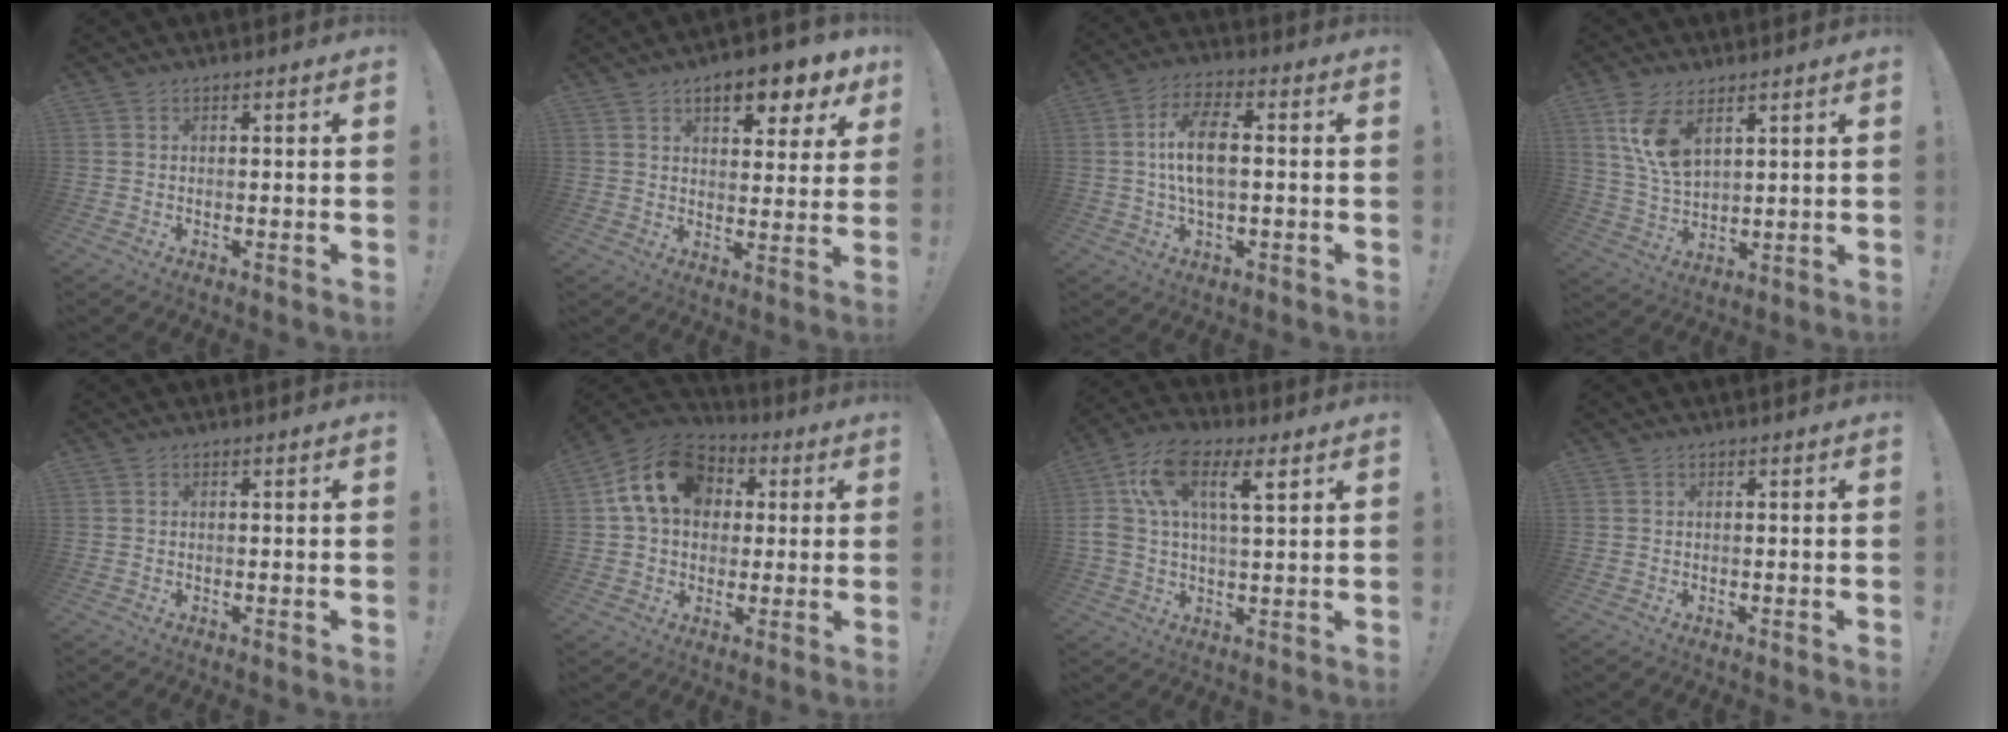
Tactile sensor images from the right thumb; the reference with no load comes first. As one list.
[{"total": 9.7, "force": [5.7, 3.8, 6.9], "torque": [-0.084, -0.030, 0.093]}, {"total": 11.1, "force": [0.1, 5.0, 9.9], "torque": [-0.177, 0.006, 0.002]}, {"total": 10.1, "force": [5.4, 5.0, 7.0], "torque": [-0.138, -0.021, 0.099]}, {"total": 0.0}, {"total": 15.8, "force": [4.4, 12.1, 9.2], "torque": [-0.147, 0.001, 0.085]}, {"total": 12.6, "force": [5.2, 5.1, 10.3], "torque": [-0.206, -0.001, 0.089]}, {"total": 0.0}]